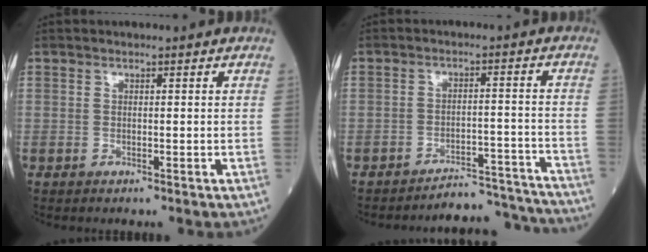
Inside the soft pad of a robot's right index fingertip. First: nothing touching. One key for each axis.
{"total": 10.6, "fx": -10.6, "fy": 0.2, "fz": -0.5, "tx": 0.023, "ty": 0.030, "tz": -0.140}